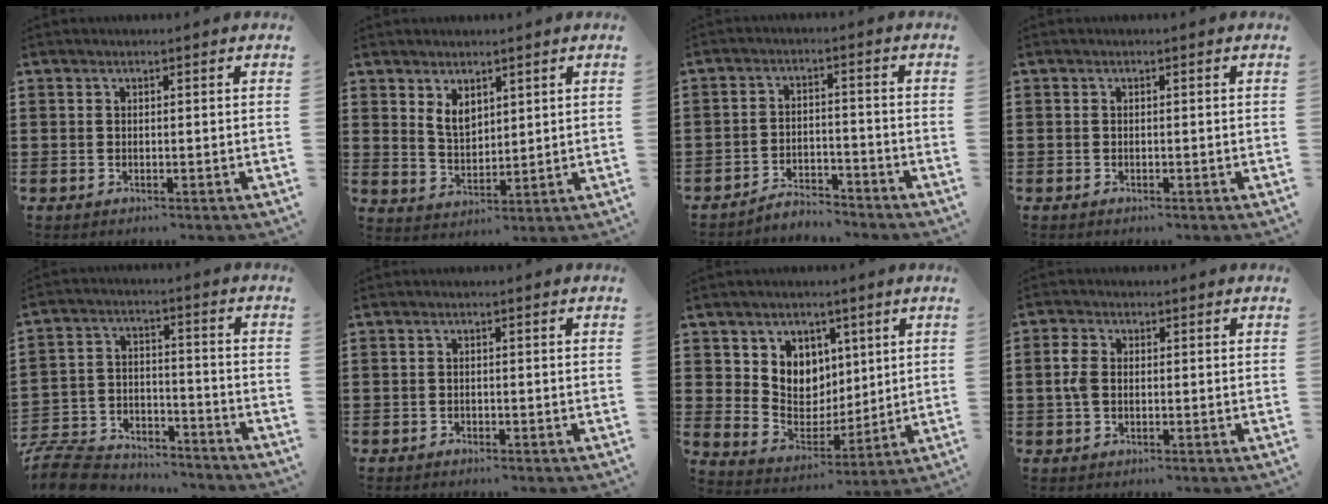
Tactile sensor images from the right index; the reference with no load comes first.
{"total": 4.0, "force": [2.3, 2.5, 2.1], "torque": [-0.049, 0.010, 0.042]}
{"total": 3.7, "force": [-3.6, 0.5, 0.1], "torque": [-0.009, 0.006, -0.076]}
{"total": 0.0}
{"total": 9.5, "force": [-8.9, 2.5, 1.9], "torque": [-0.053, 0.023, -0.177]}
{"total": 0.6, "force": [-0.5, 0.2, 0.0], "torque": [-0.001, 0.001, -0.012]}
{"total": 6.7, "force": [3.4, 5.8, 0.0], "torque": [-0.029, -0.030, 0.063]}
{"total": 3.1, "force": [0.1, 2.0, 2.3], "torque": [-0.064, 0.002, -0.004]}